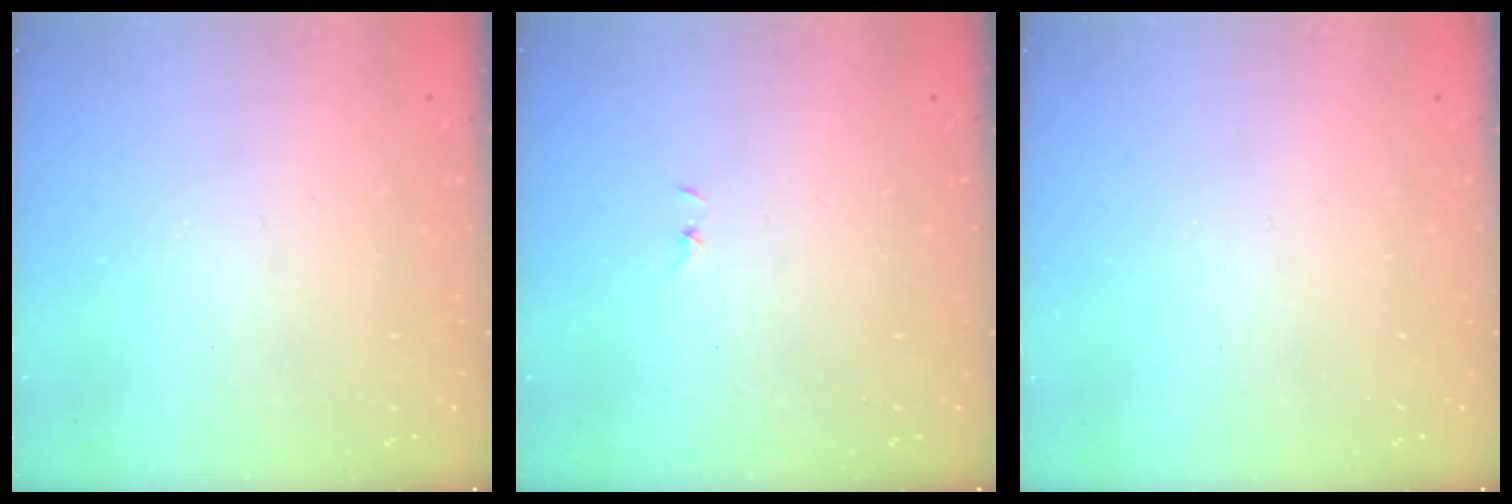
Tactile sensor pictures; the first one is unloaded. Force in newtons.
{"total": 0.7, "press": 0.7, "slide": 0.1}
{"total": 0.0}